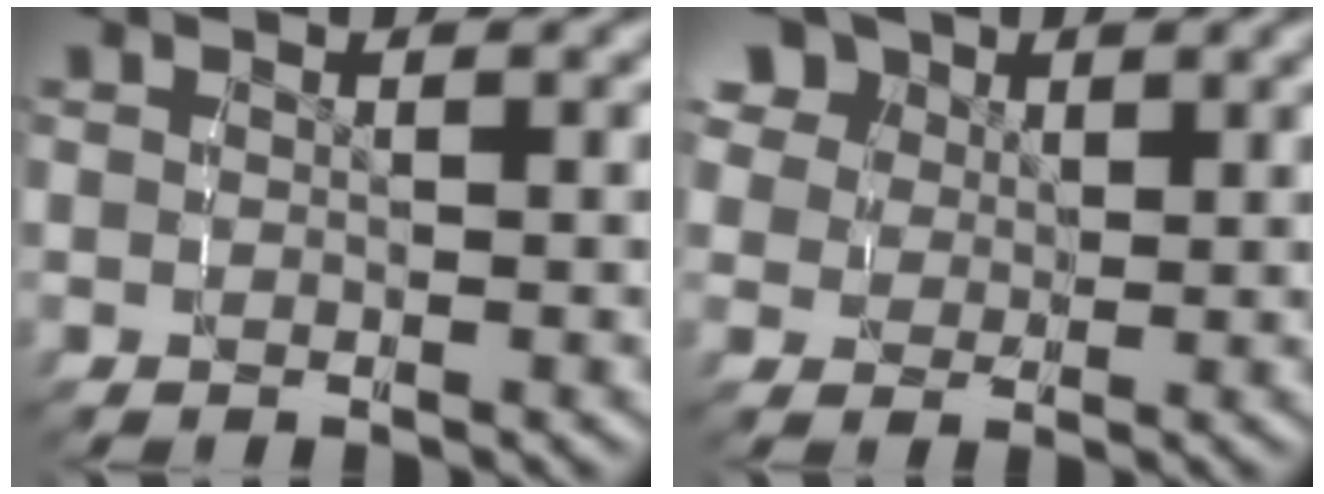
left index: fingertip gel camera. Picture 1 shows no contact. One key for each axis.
{"total": 7.5, "fx": 4.1, "fy": 5.2, "fz": 3.4, "tx": -0.064, "ty": 0.004, "tz": 0.070}